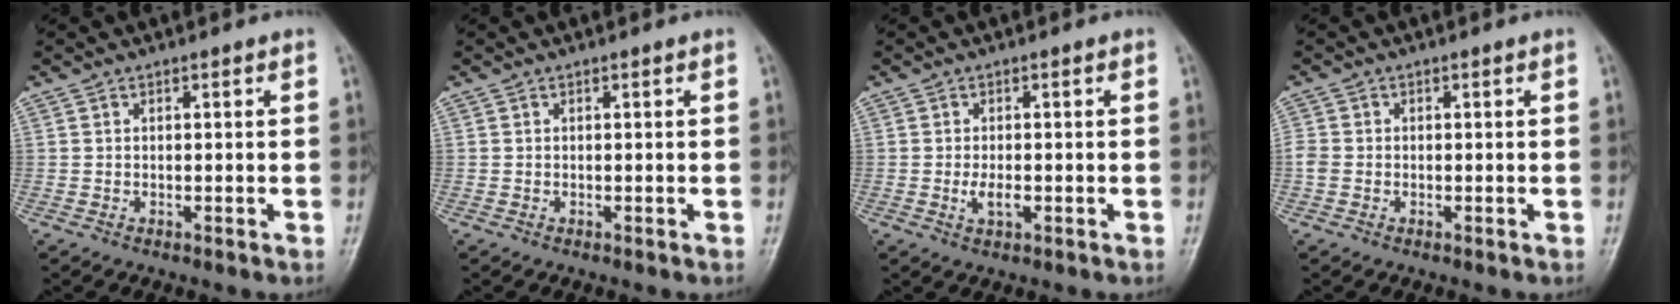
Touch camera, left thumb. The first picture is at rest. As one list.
[{"total": 0.0}, {"total": 2.8, "force": [-0.6, 1.4, 2.4], "torque": [-0.045, -0.002, -0.011]}, {"total": 2.1, "force": [-0.5, 1.7, 1.0], "torque": [-0.023, 0.002, -0.012]}]